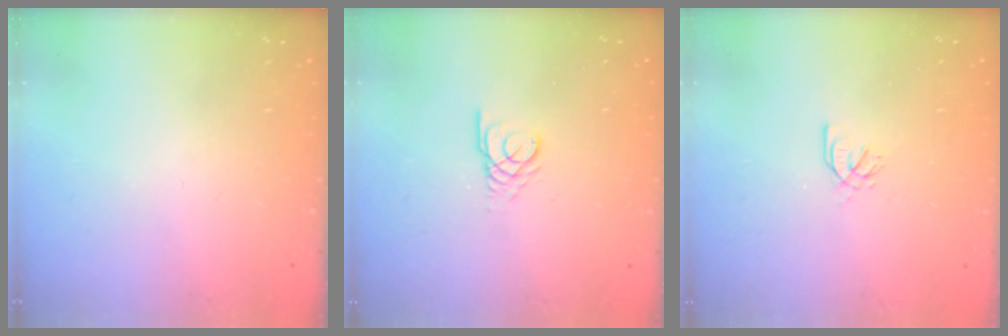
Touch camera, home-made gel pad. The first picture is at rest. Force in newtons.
{"total": 2.6, "press": 2.6, "slide": 0.2}
{"total": 1.6, "press": 1.5, "slide": 0.3}